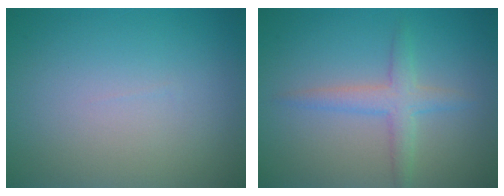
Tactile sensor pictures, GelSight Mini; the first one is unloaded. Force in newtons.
{"total": 2.7, "press": 2.7, "slide": 0.1}